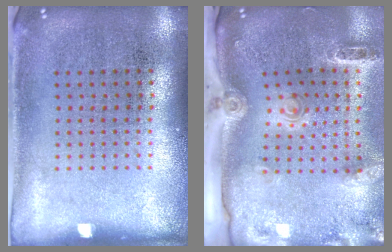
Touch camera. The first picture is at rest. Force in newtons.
{"total": 3.0, "press": 2.1, "slide": 2.2}